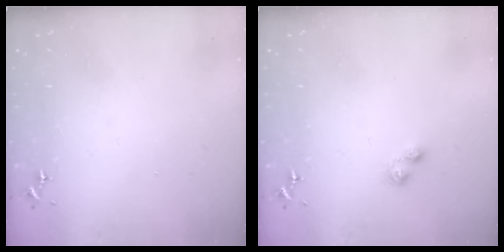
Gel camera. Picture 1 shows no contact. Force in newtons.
{"total": 3.3, "press": 3.3, "slide": 0.4}